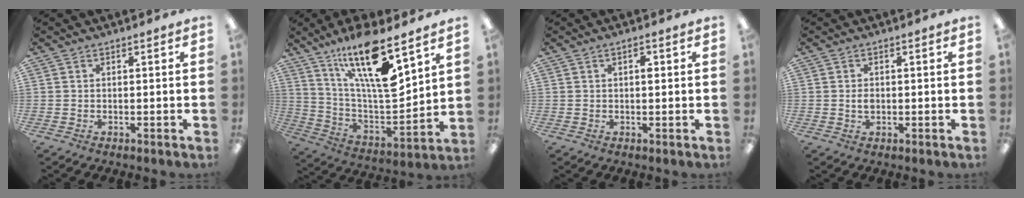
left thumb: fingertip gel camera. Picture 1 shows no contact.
{"total": 20.0, "force": [12.7, 5.7, 14.4], "torque": [-0.261, -0.084, 0.208]}
{"total": 1.9, "force": [0.7, 0.9, 1.5], "torque": [-0.024, 0.002, 0.009]}
{"total": 1.9, "force": [0.1, 1.3, 1.3], "torque": [-0.018, 0.000, -0.002]}